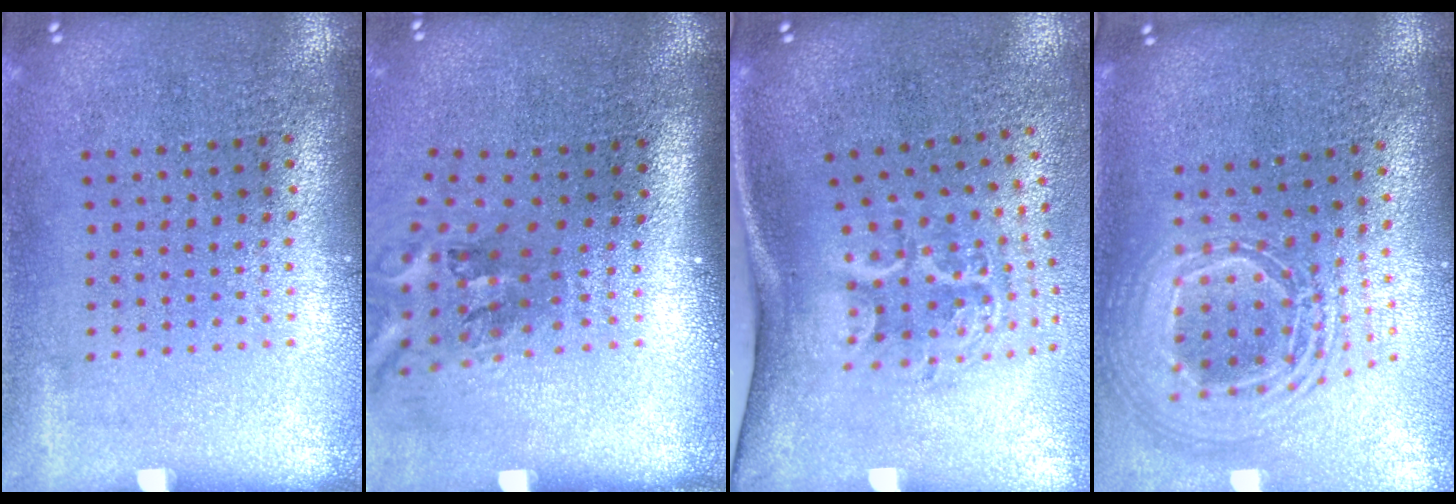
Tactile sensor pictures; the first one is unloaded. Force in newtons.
{"total": 2.1, "press": 1.3, "slide": 1.6}
{"total": 2.2, "press": 1.4, "slide": 1.7}
{"total": 2.5, "press": 1.9, "slide": 1.7}